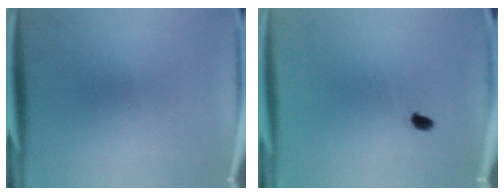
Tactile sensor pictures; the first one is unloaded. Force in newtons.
{"total": 1.4}